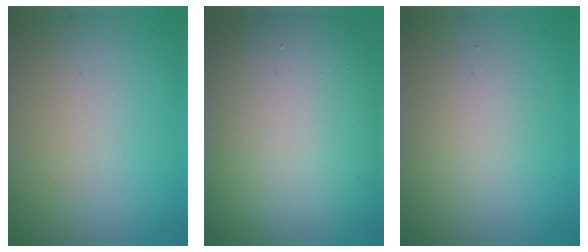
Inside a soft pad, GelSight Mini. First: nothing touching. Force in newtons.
{"total": 16.8, "press": 16.7, "slide": 0.9}
{"total": 2.2, "press": 2.2, "slide": 0.2}